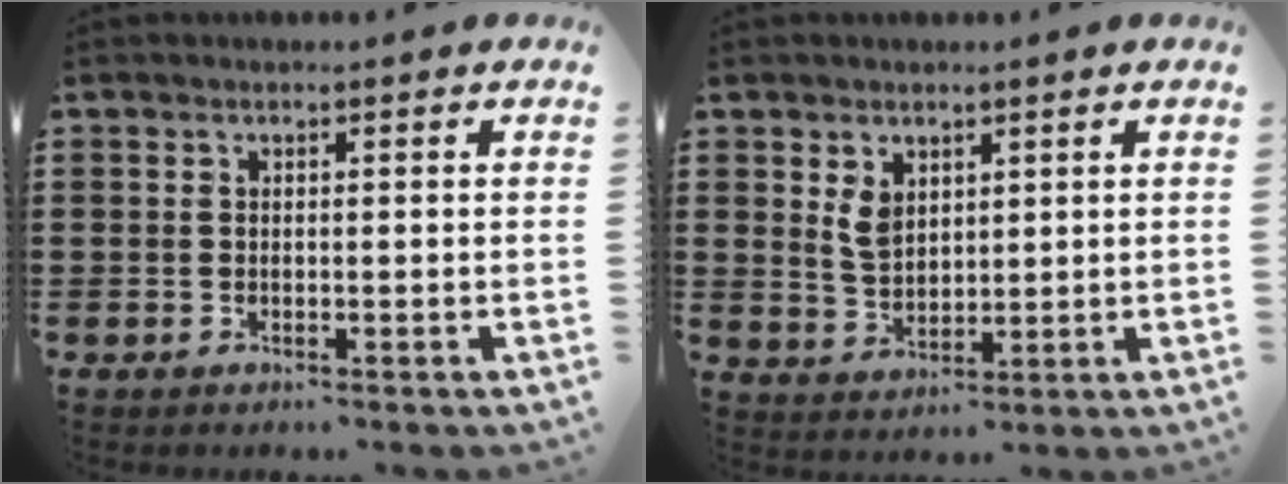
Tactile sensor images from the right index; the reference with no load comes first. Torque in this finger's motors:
{"motor_torque": [0.23, 0.00, 0.20, 0.08]}